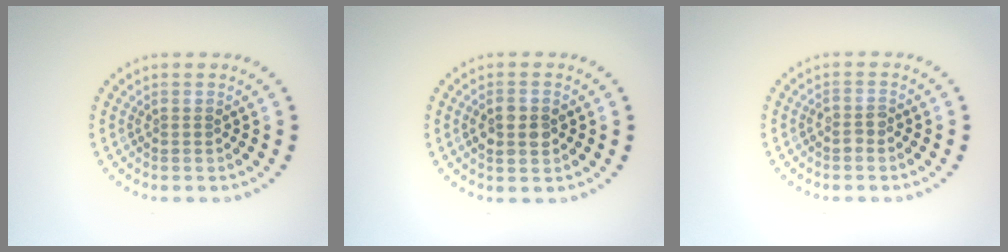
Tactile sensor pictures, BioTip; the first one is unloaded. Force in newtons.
{"total": 2.3, "press": 2.3, "slide": 0.1}
{"total": 0.9, "press": 0.8, "slide": 0.5}